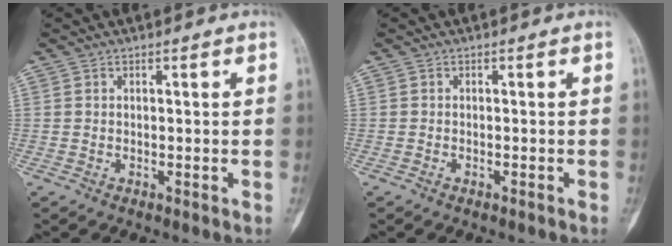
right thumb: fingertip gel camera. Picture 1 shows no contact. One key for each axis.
{"total": 0.6, "fx": -0.5, "fy": 0.1, "fz": 0.4, "tx": -0.014, "ty": 0.008, "tz": -0.001}